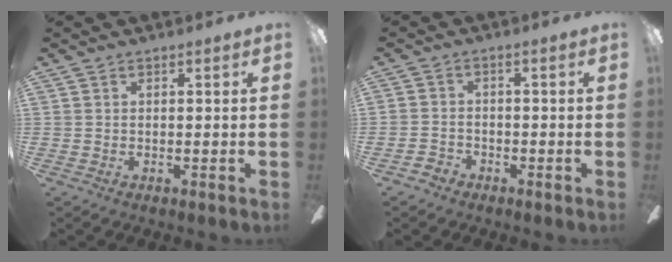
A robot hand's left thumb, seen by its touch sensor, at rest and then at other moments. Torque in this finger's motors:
{"motor_torque": [-0.40, 0.63, -0.13, 0.69, 0.00]}